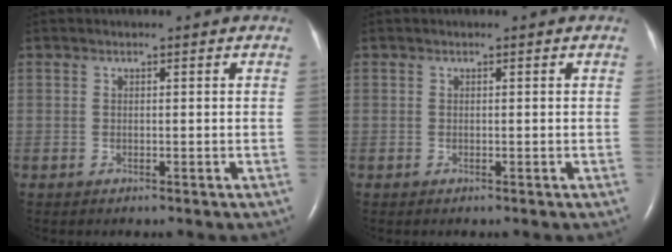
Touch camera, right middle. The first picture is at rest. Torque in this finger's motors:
{"motor_torque": [0.17, -0.12, 0.11, 0.00]}